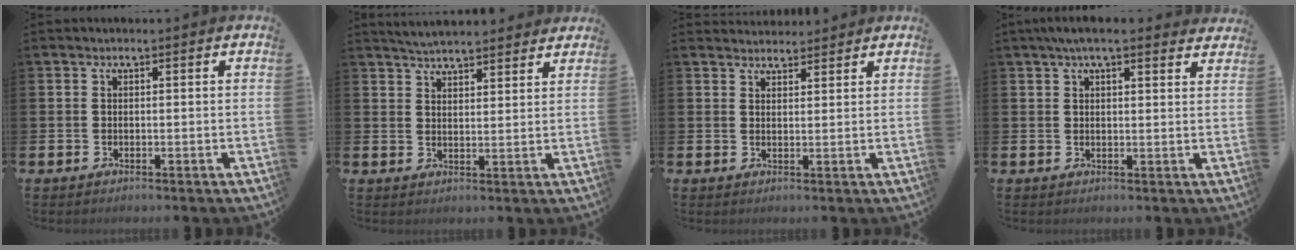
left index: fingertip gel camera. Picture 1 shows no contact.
{"total": 4.4, "force": [4.4, 0.5, 0.5], "torque": [-0.018, -0.020, 0.079]}
{"total": 2.7, "force": [2.6, 0.7, -0.1], "torque": [0.011, -0.015, 0.045]}
{"total": 4.3, "force": [3.6, 0.9, 2.2], "torque": [-0.049, -0.007, 0.065]}